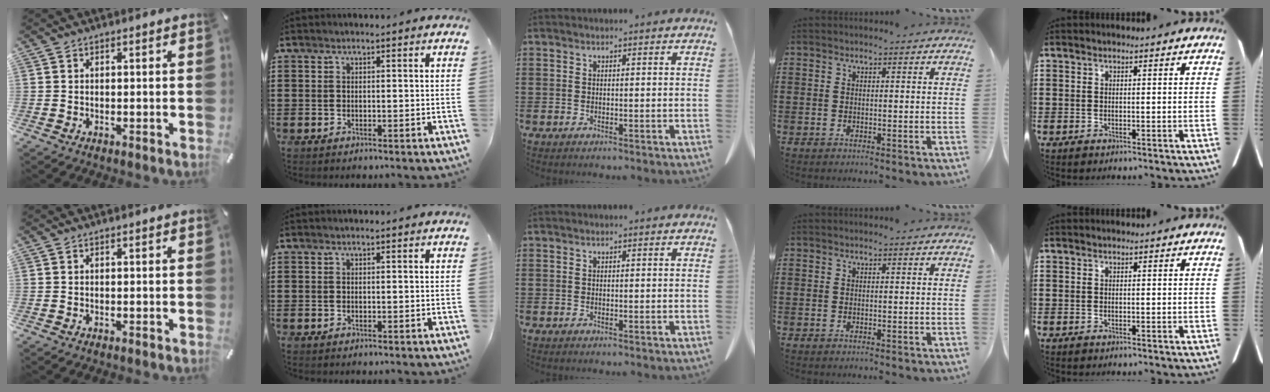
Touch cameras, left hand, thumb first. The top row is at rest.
{}